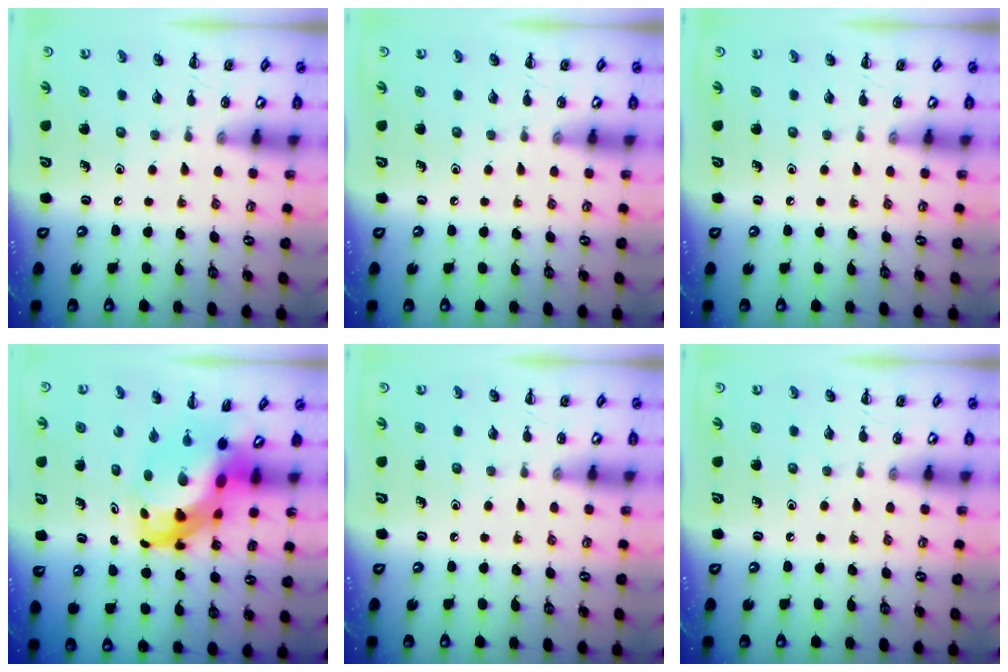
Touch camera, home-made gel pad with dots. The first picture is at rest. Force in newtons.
{"total": 0.0}
{"total": 0.0}
{"total": 8.0, "press": 7.6, "slide": 2.4}
{"total": 0.0}
{"total": 0.0}